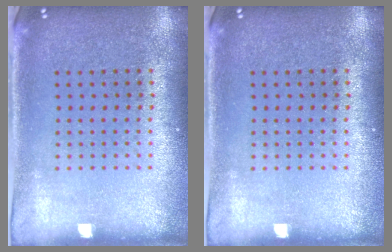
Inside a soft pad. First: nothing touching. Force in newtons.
{"total": 0.0}